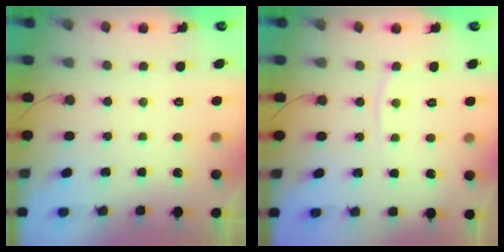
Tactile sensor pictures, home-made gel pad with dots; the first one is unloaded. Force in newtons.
{"total": 3.2, "press": 3.2, "slide": 0.5}